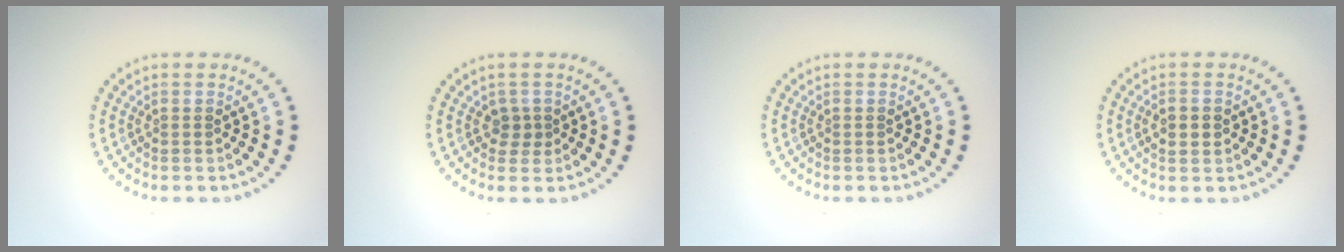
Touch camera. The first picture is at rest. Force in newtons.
{"total": 1.3, "press": 1.0, "slide": 0.8}
{"total": 0.0}
{"total": 2.3, "press": 2.3, "slide": 0.1}